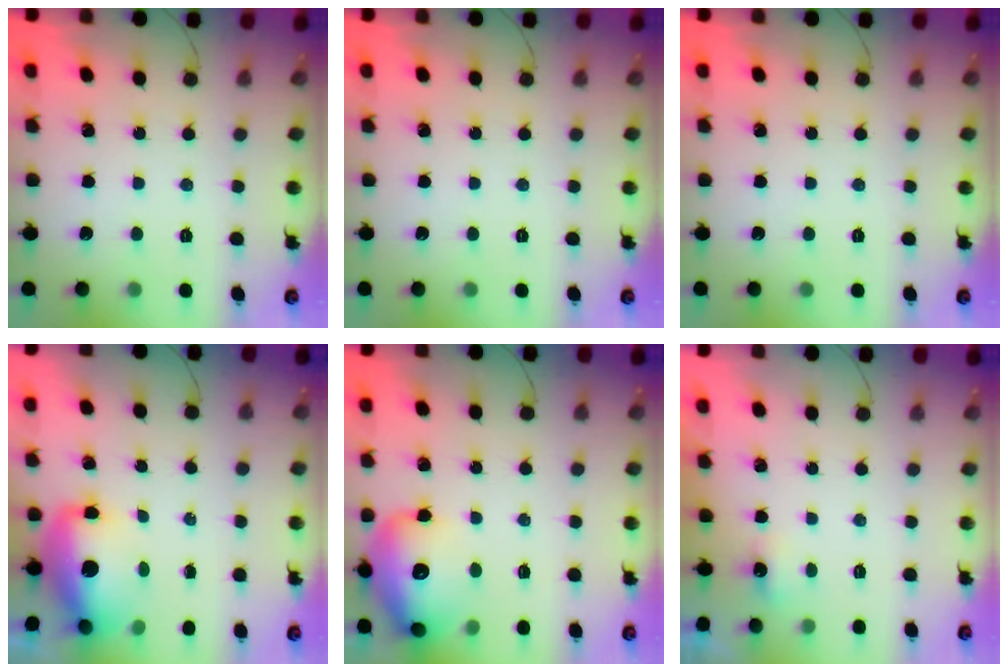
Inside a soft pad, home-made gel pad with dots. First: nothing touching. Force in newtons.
{"total": 0.0}
{"total": 0.0}
{"total": 11.6, "press": 11.2, "slide": 3.1}
{"total": 16.4, "press": 16.2, "slide": 2.4}
{"total": 3.6, "press": 1.5, "slide": 3.3}